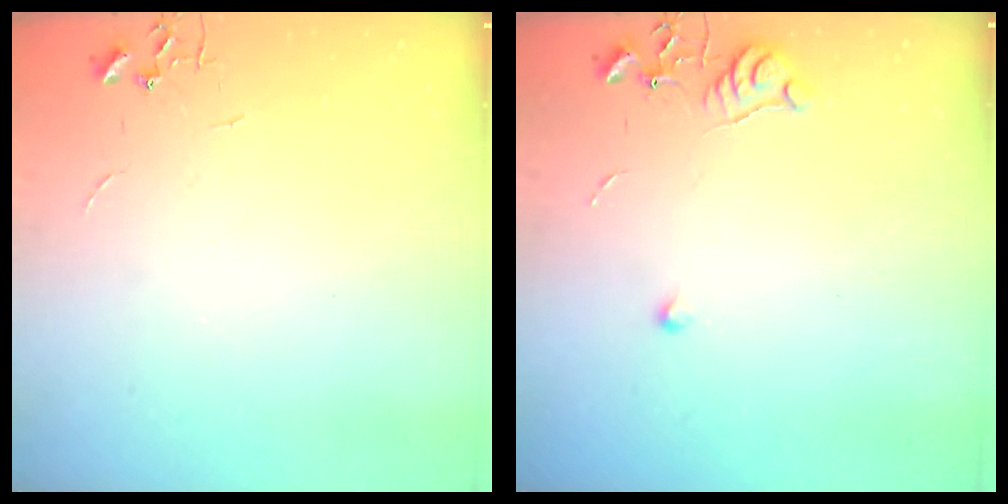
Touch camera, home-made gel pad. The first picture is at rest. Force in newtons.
{"total": 7.1, "press": 7.1, "slide": 0.7}